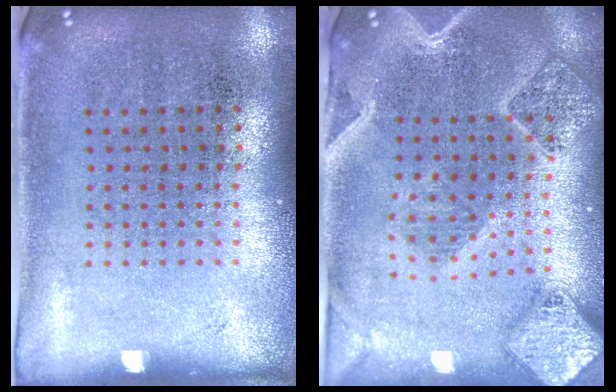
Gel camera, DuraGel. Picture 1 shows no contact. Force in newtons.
{"total": 2.8, "press": 2.4, "slide": 1.4}